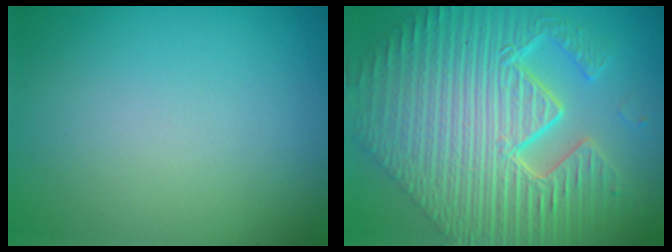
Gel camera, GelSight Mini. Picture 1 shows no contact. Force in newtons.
{"total": 12.1, "press": 8.1, "slide": 9.0}